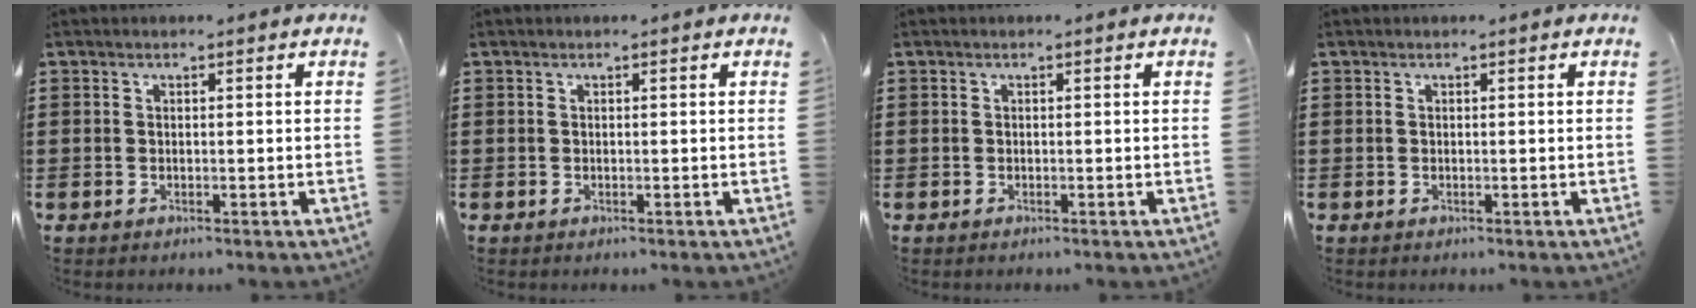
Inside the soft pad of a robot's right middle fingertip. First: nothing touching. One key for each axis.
{"total": 0.0}
{"total": 0.0}
{"total": 0.0}